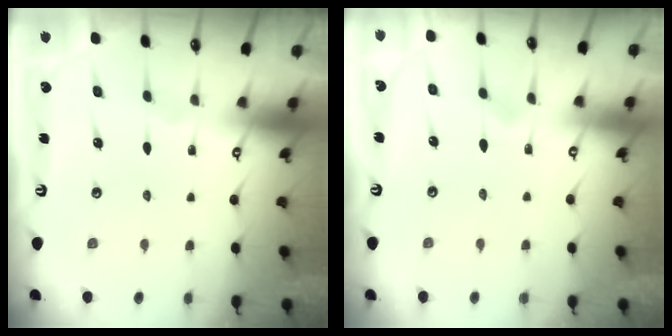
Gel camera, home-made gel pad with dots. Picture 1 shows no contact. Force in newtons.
{"total": 7.0, "press": 7.0, "slide": 0.5}